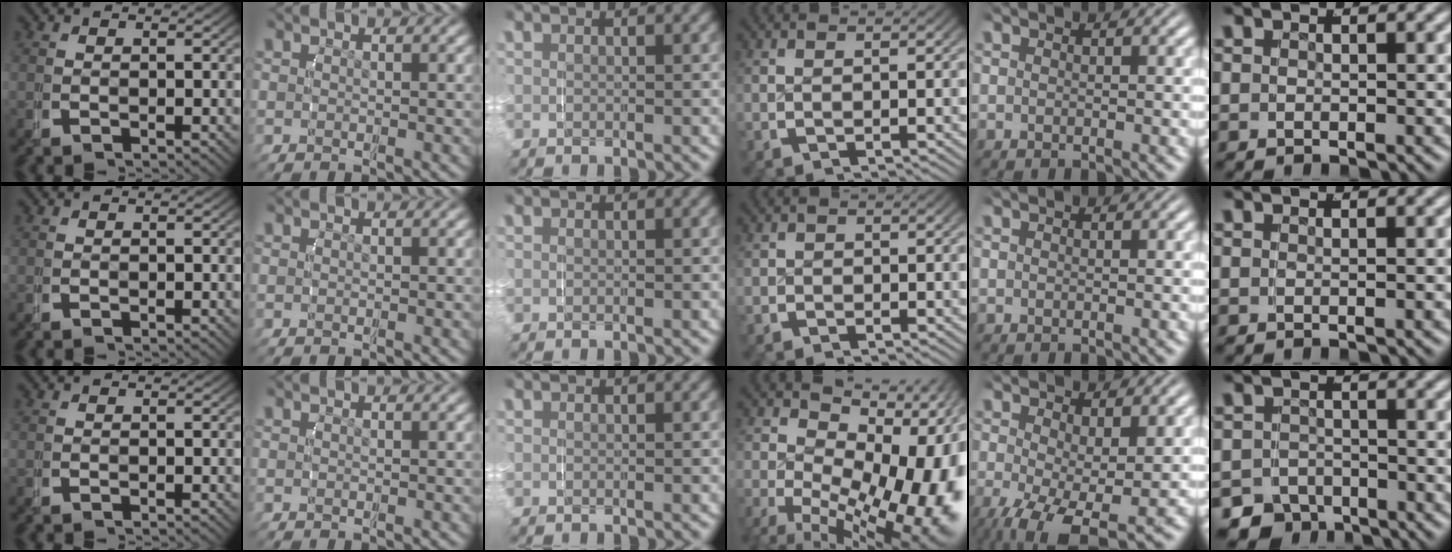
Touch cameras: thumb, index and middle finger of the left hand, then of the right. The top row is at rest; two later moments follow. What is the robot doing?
{"motion": "grasp_and_lifting", "object": "router"}